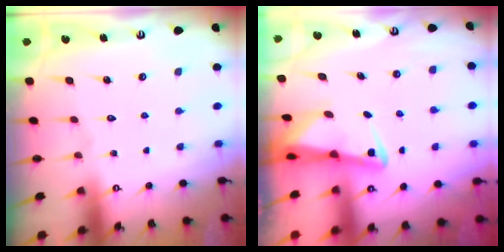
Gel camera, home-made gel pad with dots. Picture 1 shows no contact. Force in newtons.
{"total": 2.6, "press": 2.5, "slide": 0.6}